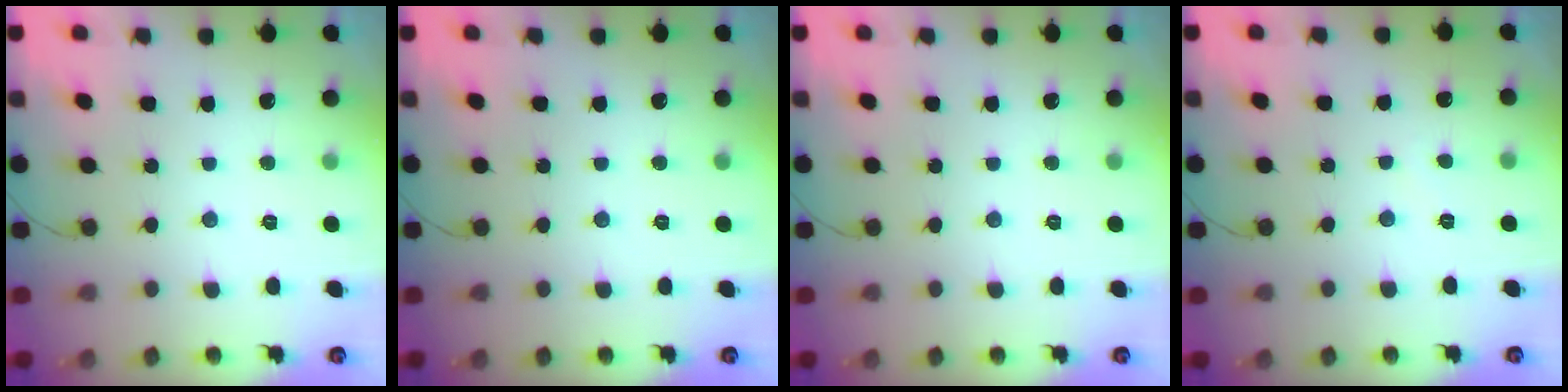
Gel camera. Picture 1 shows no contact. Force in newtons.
{"total": 0.0}
{"total": 0.0}
{"total": 1.6, "press": 1.5, "slide": 0.4}